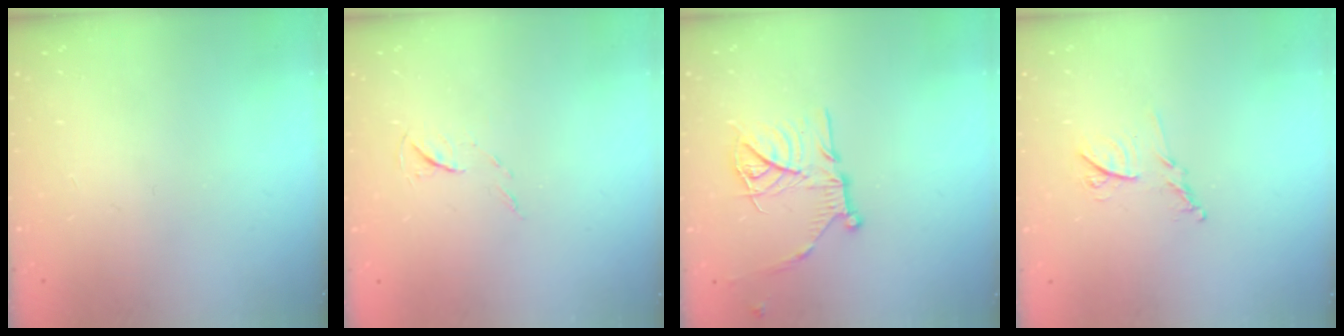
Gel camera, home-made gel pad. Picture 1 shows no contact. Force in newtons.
{"total": 4.6, "press": 4.6, "slide": 0.6}
{"total": 17.1, "press": 17.0, "slide": 1.5}
{"total": 8.7, "press": 8.7, "slide": 0.4}